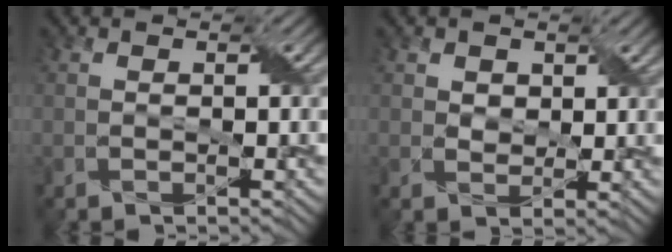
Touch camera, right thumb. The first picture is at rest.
{"total": 2.3, "force": [1.3, 1.8, 0.9], "torque": [-0.030, -0.002, 0.017]}